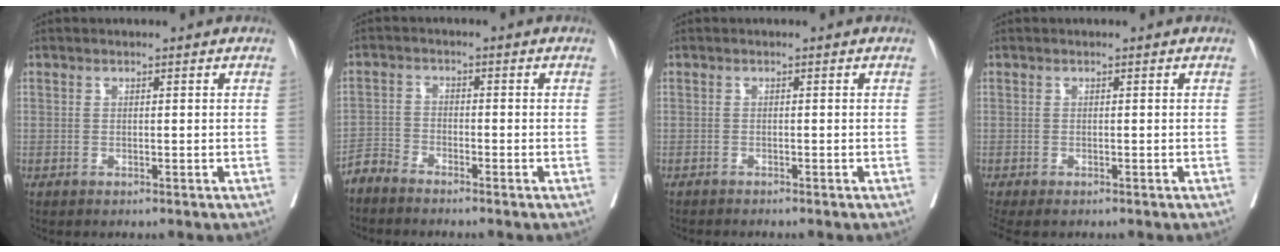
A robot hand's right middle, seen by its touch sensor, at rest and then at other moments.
{"total": 2.9, "force": [-2.9, 0.4, 0.1], "torque": [0.001, -0.009, -0.061]}
{"total": 1.3, "force": [-1.3, 0.0, 0.2], "torque": [-0.011, -0.006, -0.024]}
{"total": 3.8, "force": [-2.8, 1.8, 1.9], "torque": [-0.039, -0.013, -0.042]}